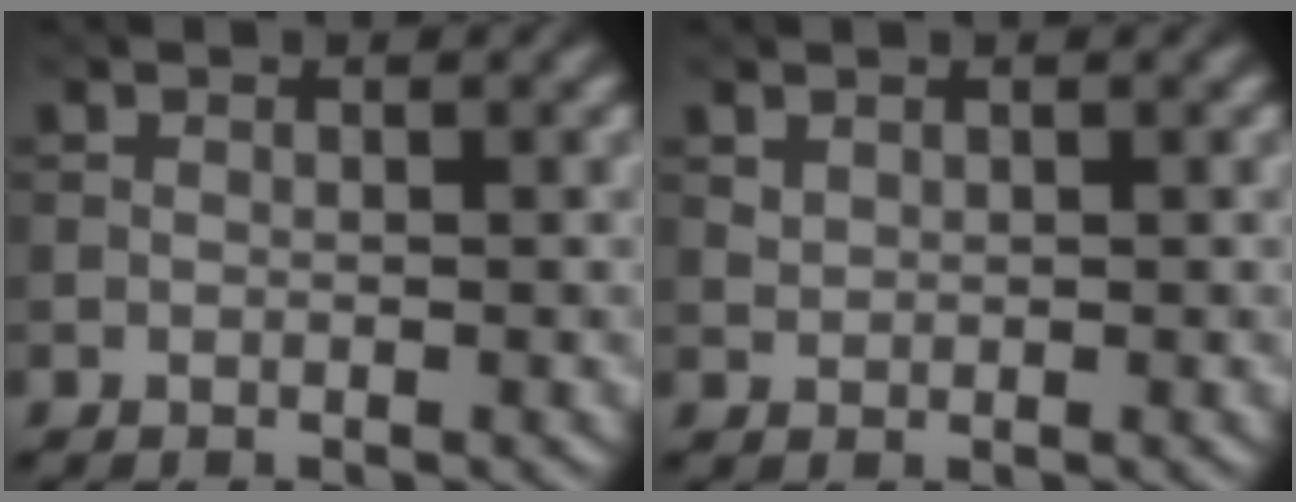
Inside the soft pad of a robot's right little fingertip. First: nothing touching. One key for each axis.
{"total": 0.7, "fx": 0.5, "fy": 0.4, "fz": 0.3, "tx": -0.010, "ty": -0.003, "tz": 0.016}